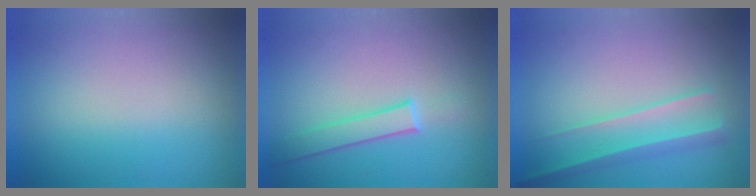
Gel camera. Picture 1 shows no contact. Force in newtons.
{"total": 1.9}
{"total": 2.2}